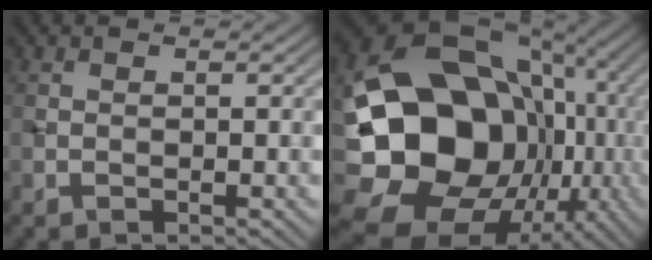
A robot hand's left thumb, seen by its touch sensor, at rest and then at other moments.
{"total": 22.1, "force": [-2.2, 18.1, 12.5], "torque": [-0.249, -0.038, -0.030]}